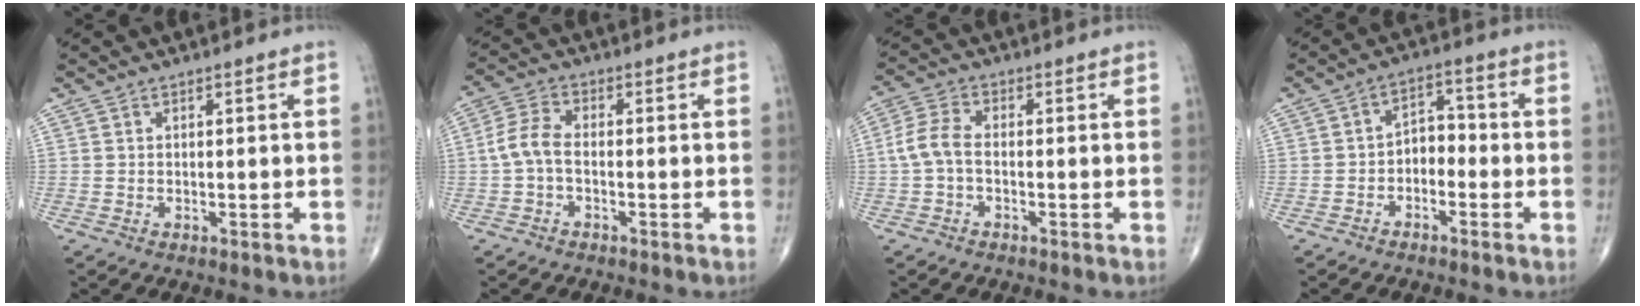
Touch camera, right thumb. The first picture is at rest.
{"total": 5.1, "force": [-0.9, 2.7, 4.3], "torque": [-0.093, 0.017, -0.027]}
{"total": 5.3, "force": [-0.8, 2.9, 4.3], "torque": [-0.097, 0.016, -0.024]}
{"total": 4.8, "force": [-1.8, 3.2, 3.1], "torque": [-0.032, 0.032, -0.041]}